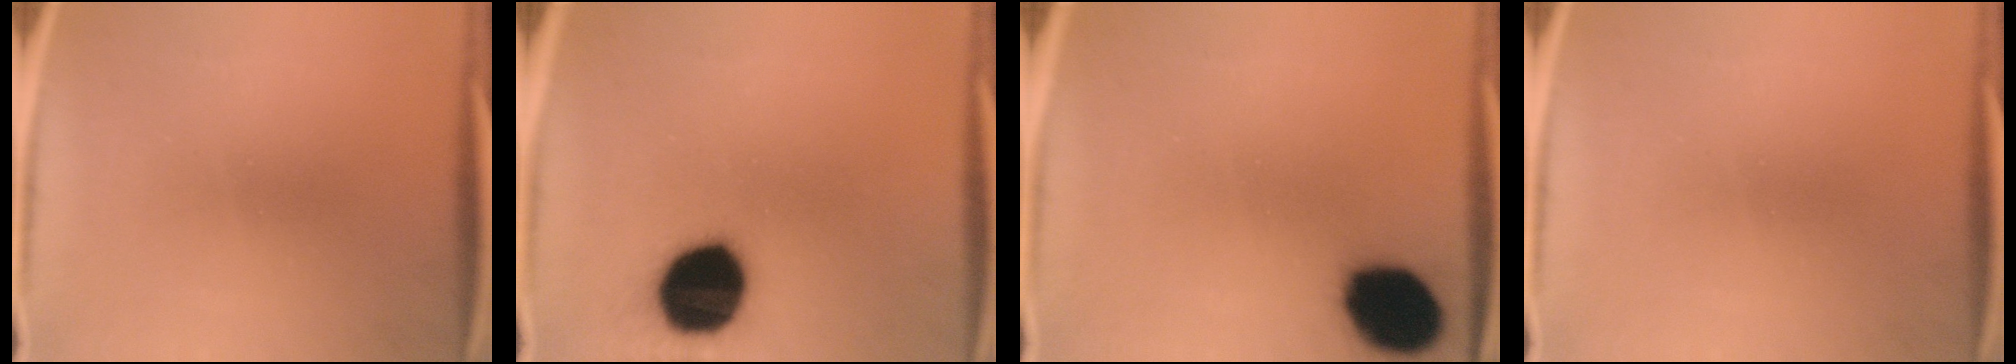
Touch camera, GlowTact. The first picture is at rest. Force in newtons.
{"total": 19.6}
{"total": 15.5}
{"total": 0.0}